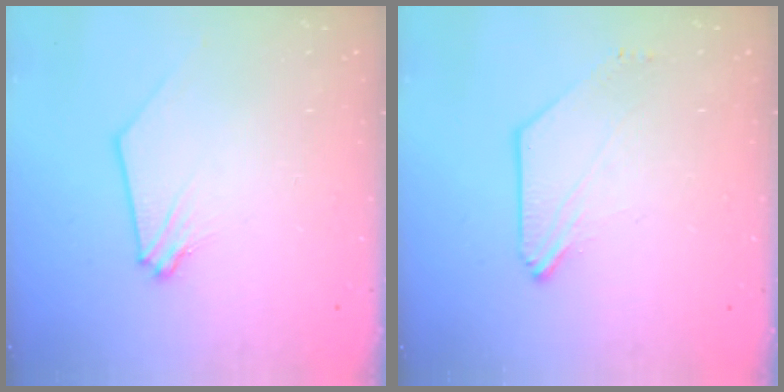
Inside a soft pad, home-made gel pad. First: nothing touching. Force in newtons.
{"total": 2.0, "press": 2.0, "slide": 0.5}